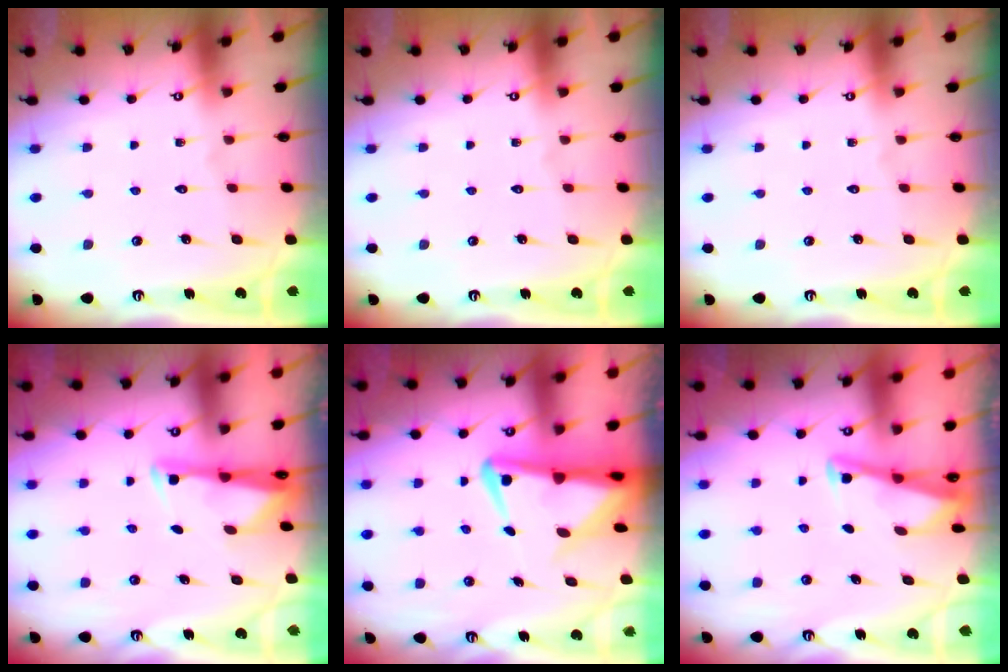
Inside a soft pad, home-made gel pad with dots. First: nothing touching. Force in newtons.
{"total": 0.0}
{"total": 0.0}
{"total": 2.8, "press": 2.7, "slide": 0.4}
{"total": 6.7, "press": 6.5, "slide": 1.6}
{"total": 2.9, "press": 2.9, "slide": 0.3}